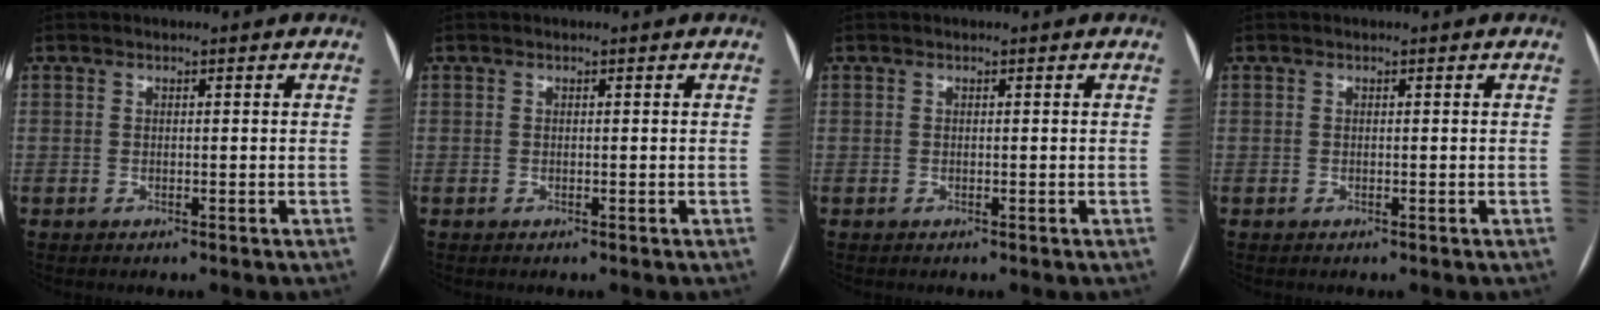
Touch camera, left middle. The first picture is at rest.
{"total": 0.0}
{"total": 0.0}
{"total": 0.0}